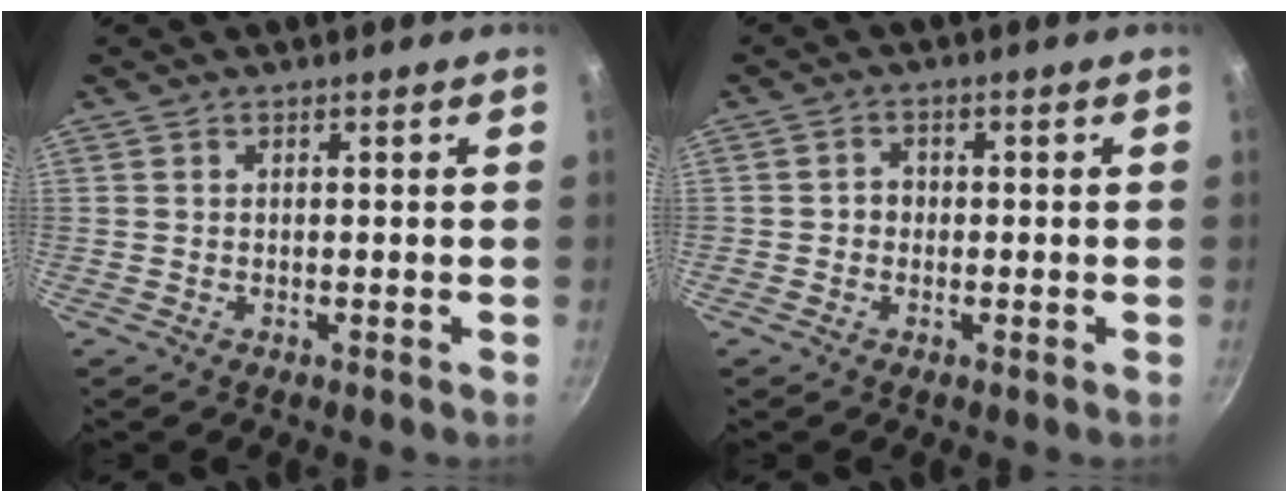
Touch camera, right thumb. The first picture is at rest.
{"total": 2.2, "force": [-0.4, 2.0, 0.7], "torque": [0.002, 0.008, -0.010]}